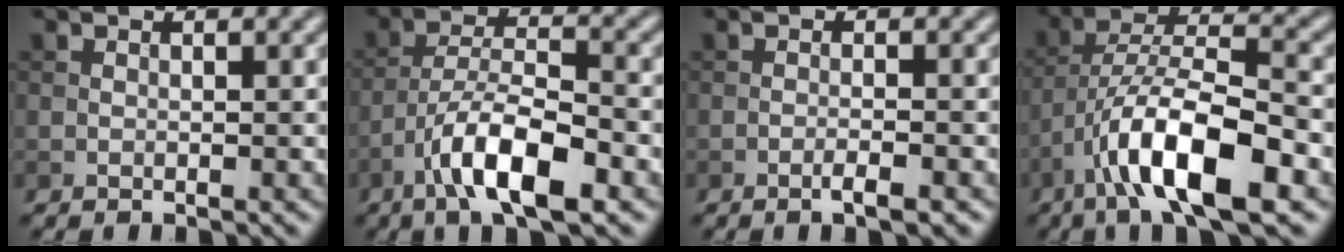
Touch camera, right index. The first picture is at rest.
{"total": 7.9, "force": [-4.3, 2.4, 6.1], "torque": [-0.104, 0.009, -0.081]}
{"total": 2.0, "force": [-1.0, 0.3, 1.7], "torque": [-0.023, 0.005, -0.021]}
{"total": 10.4, "force": [-5.3, 3.2, 8.4], "torque": [-0.140, 0.016, -0.097]}